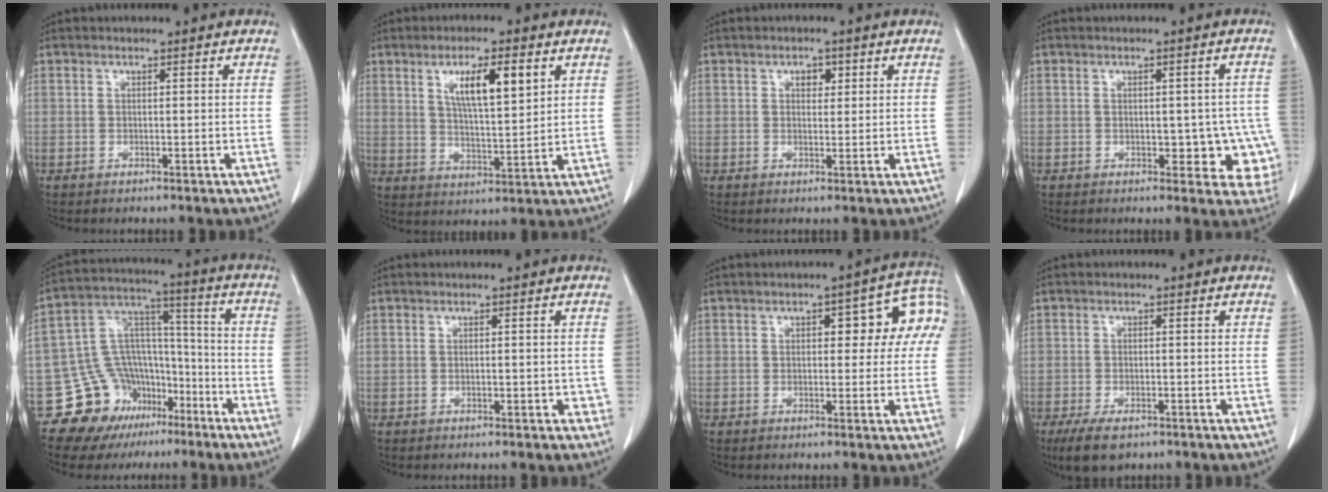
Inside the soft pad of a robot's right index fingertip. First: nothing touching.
{"total": 8.8, "force": [3.7, 1.8, 7.8], "torque": [-0.137, 0.001, 0.068]}
{"total": 2.1, "force": [0.9, 1.3, 1.3], "torque": [-0.017, 0.002, 0.012]}
{"total": 7.0, "force": [-1.7, 3.9, 5.6], "torque": [-0.036, 0.015, -0.015]}
{"total": 15.4, "force": [-8.9, 11.8, 4.4], "torque": [-0.072, 0.096, -0.132]}
{"total": 1.6, "force": [-0.5, 0.8, 1.3], "torque": [-0.014, 0.004, -0.004]}
{"total": 8.5, "force": [1.8, 4.0, 7.3], "torque": [-0.075, 0.041, 0.020]}
{"total": 5.3, "force": [-3.6, 2.4, 3.1], "torque": [-0.060, -0.007, -0.056]}